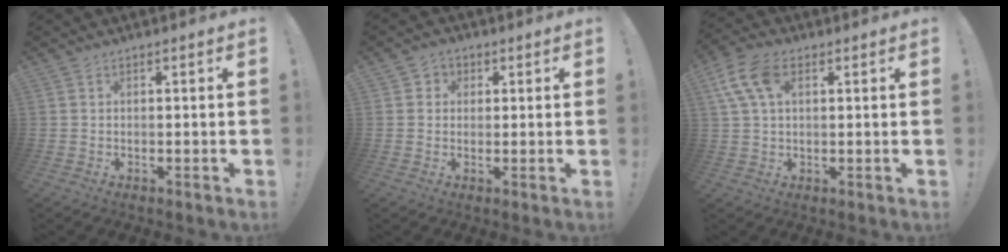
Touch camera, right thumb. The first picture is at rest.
{"total": 3.3, "force": [0.3, 3.1, 0.9], "torque": [-0.009, 0.003, 0.004]}
{"total": 10.6, "force": [3.7, 6.2, 7.7], "torque": [-0.153, 0.003, 0.074]}